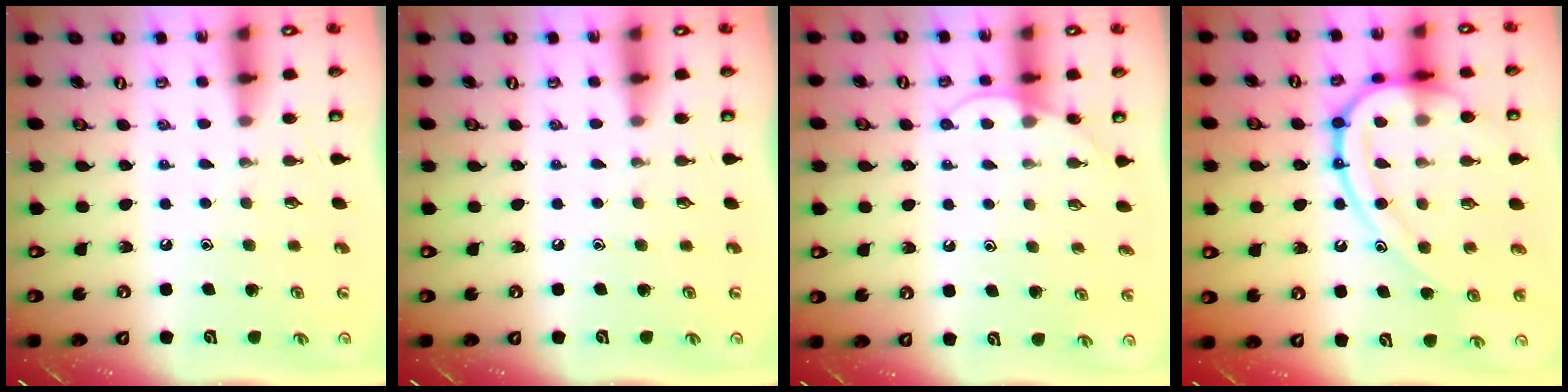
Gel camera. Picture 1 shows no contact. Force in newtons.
{"total": 0.0}
{"total": 5.6, "press": 5.6, "slide": 0.4}
{"total": 19.4, "press": 19.3, "slide": 1.9}